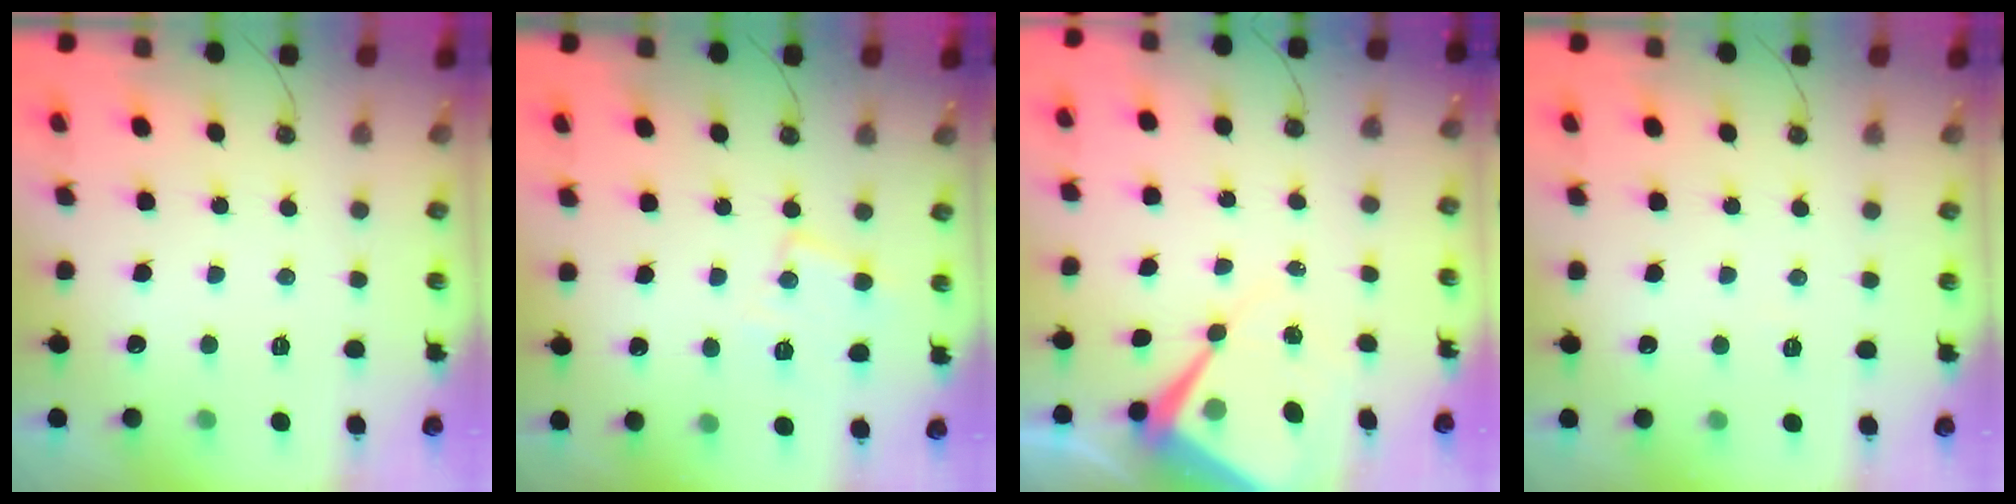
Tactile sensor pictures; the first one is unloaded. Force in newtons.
{"total": 10.0, "press": 10.0, "slide": 0.7}
{"total": 9.4, "press": 9.4, "slide": 0.7}
{"total": 2.6, "press": 2.5, "slide": 0.5}